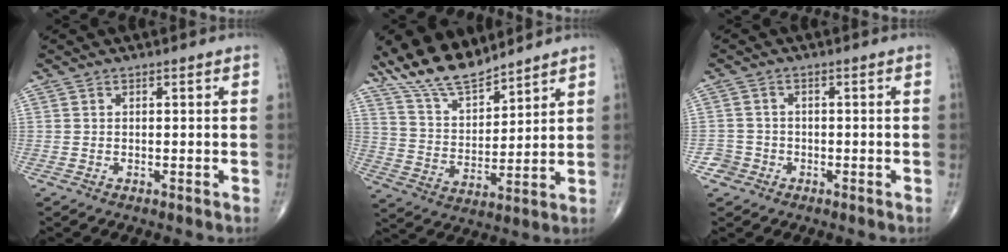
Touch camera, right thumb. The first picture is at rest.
{"total": 12.0, "force": [10.5, 3.6, 4.6], "torque": [-0.073, -0.053, 0.205]}
{"total": 2.6, "force": [-1.3, 2.2, -0.4], "torque": [0.021, 0.011, -0.031]}